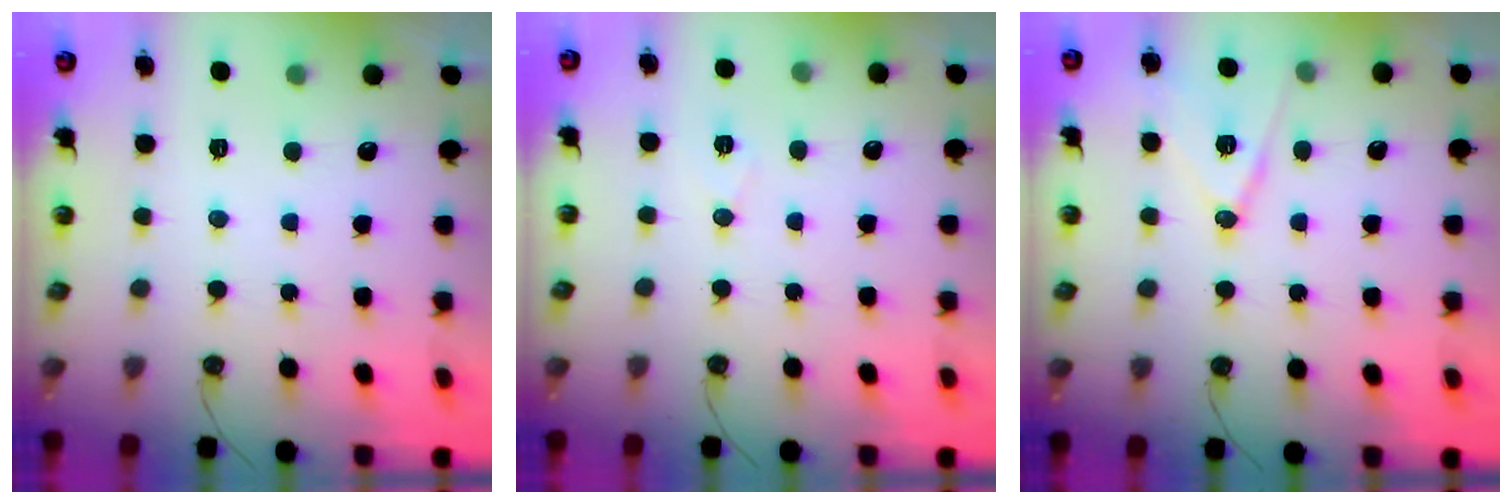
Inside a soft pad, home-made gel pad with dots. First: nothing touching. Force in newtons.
{"total": 6.4, "press": 4.5, "slide": 4.5}
{"total": 12.1, "press": 11.6, "slide": 3.5}